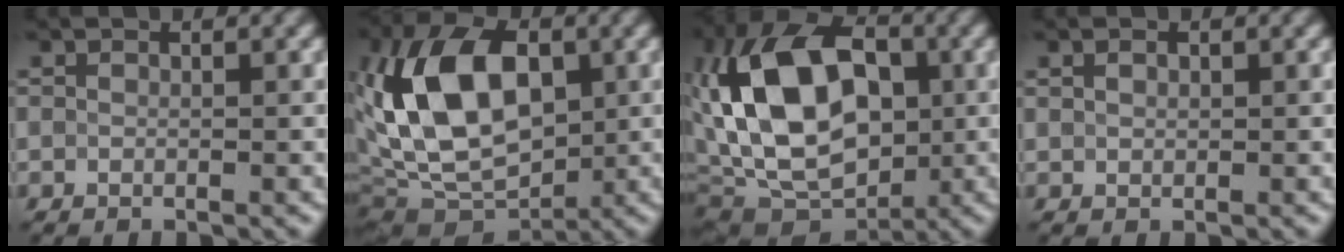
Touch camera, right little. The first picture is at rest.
{"total": 11.9, "force": [1.1, 7.5, 9.2], "torque": [-0.175, 0.014, 0.012]}
{"total": 14.4, "force": [1.1, 9.6, 10.7], "torque": [-0.201, 0.024, 0.008]}
{"total": 0.9, "force": [0.5, 0.6, 0.4], "torque": [-0.009, 0.004, 0.009]}